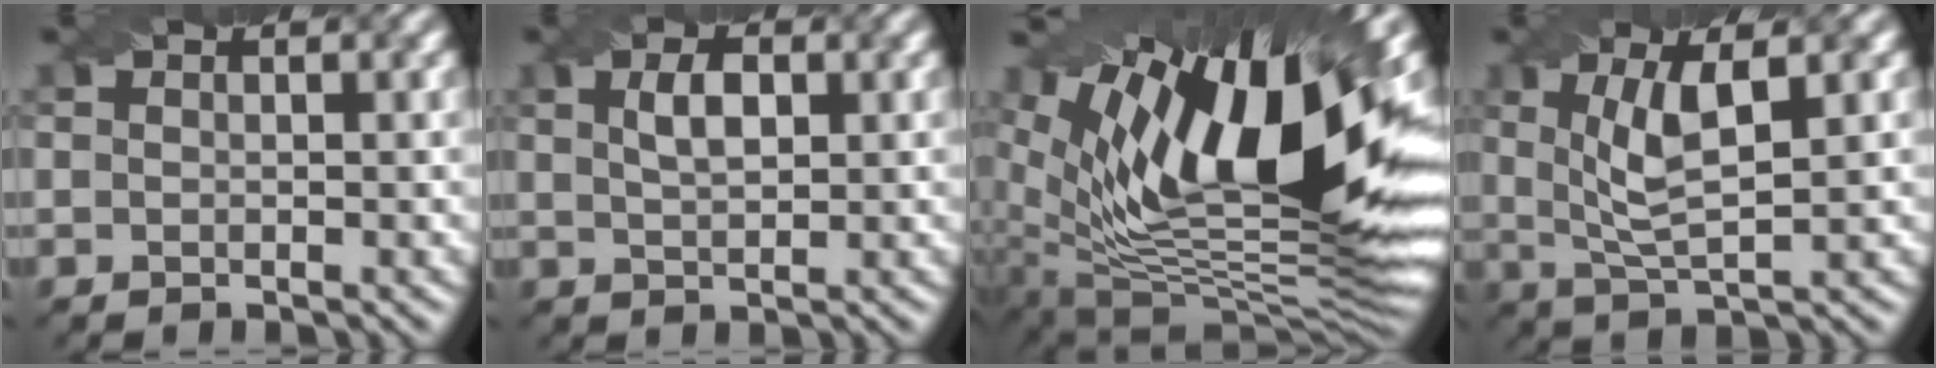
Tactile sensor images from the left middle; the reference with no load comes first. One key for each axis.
{"total": 2.8, "fx": 1.0, "fy": 1.3, "fz": 2.2, "tx": -0.046, "ty": 0.003, "tz": 0.020}
{"total": 17.6, "fx": 6.3, "fy": 6.8, "fz": 15.0, "tx": -0.251, "ty": 0.011, "tz": 0.105}
{"total": 5.4, "fx": 1.3, "fy": 1.5, "fz": 5.0, "tx": -0.101, "ty": 0.001, "tz": 0.029}